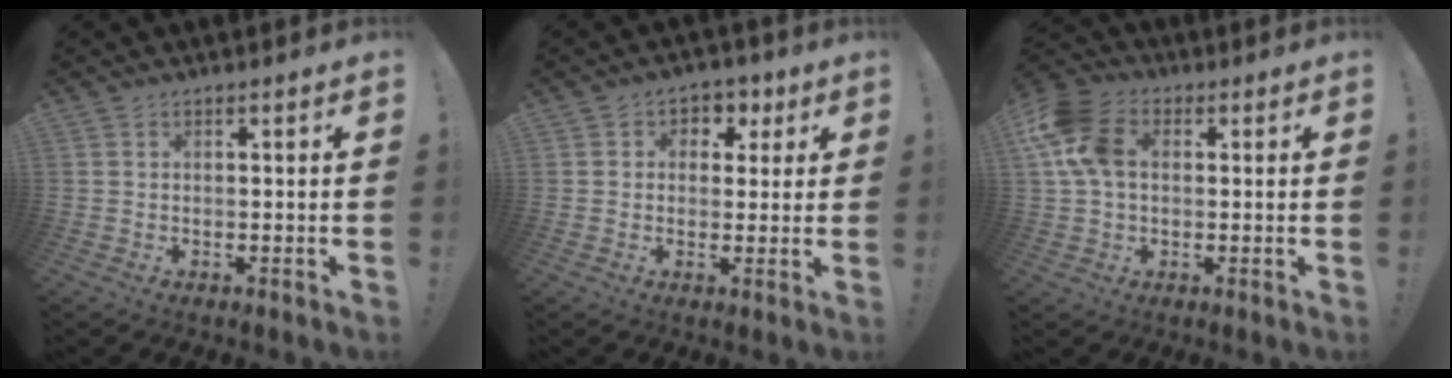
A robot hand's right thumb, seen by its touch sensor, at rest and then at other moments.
{"total": 5.0, "force": [0.9, 4.7, 1.5], "torque": [0.001, -0.005, 0.014]}
{"total": 12.6, "force": [2.5, 8.9, 8.6], "torque": [-0.171, 0.012, 0.049]}